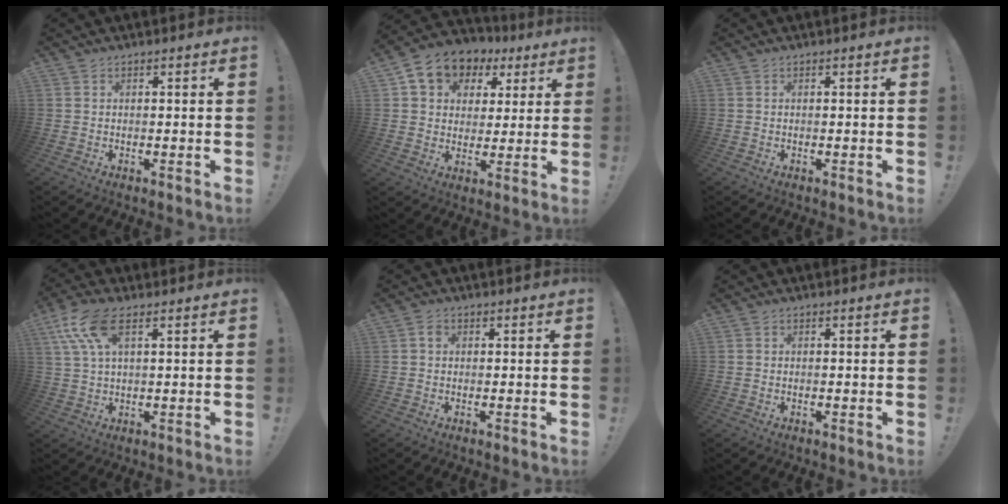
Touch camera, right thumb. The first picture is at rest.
{"total": 10.3, "force": [4.9, 8.1, 4.0], "torque": [-0.063, -0.023, 0.095]}
{"total": 0.0}
{"total": 10.8, "force": [4.9, 4.3, 8.6], "torque": [-0.168, -0.006, 0.096]}
{"total": 1.6, "force": [0.1, 1.3, 0.9], "torque": [-0.009, 0.001, 0.000]}
{"total": 0.0}